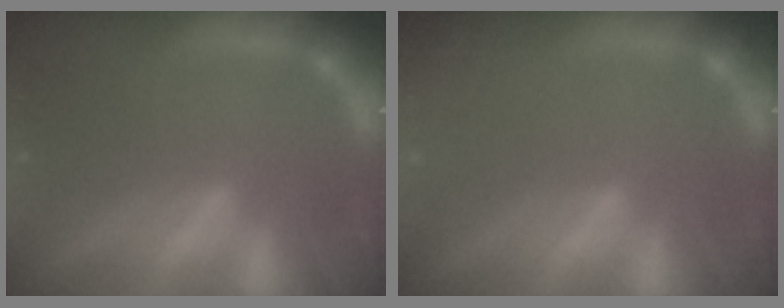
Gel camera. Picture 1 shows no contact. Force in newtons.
{"total": 7.0}